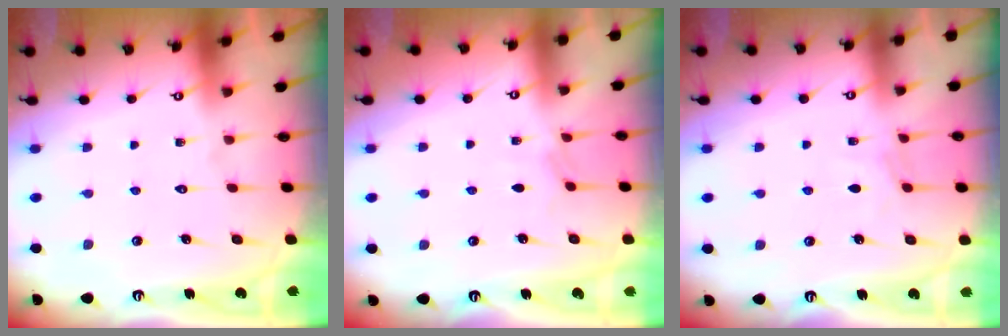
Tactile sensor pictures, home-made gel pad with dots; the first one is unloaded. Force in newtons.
{"total": 2.2, "press": 2.1, "slide": 0.4}
{"total": 4.0, "press": 3.9, "slide": 0.5}